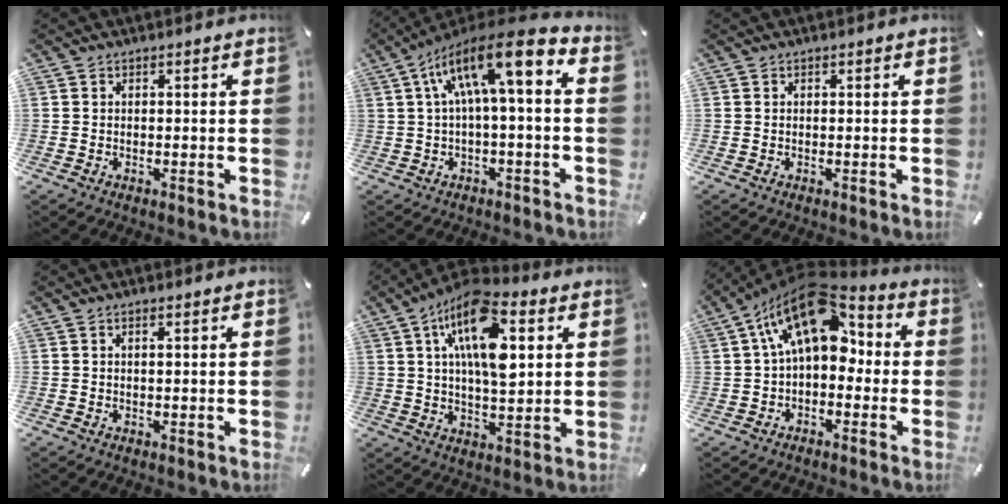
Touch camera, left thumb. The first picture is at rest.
{"total": 14.9, "force": [4.4, 4.5, 13.5], "torque": [-0.231, -0.023, 0.071]}
{"total": 0.0}
{"total": 0.9, "force": [0.3, 0.2, 0.8], "torque": [-0.015, 0.001, 0.005]}
{"total": 16.4, "force": [6.4, 7.6, 13.0], "torque": [-0.243, -0.014, 0.105]}
{"total": 16.6, "force": [5.8, 9.2, 12.4], "torque": [-0.213, -0.035, 0.098]}